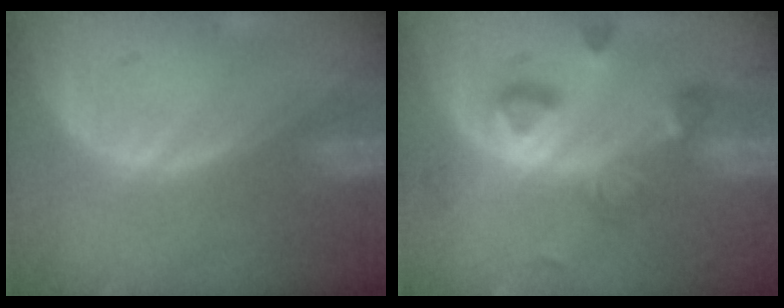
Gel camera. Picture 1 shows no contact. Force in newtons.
{"total": 7.4, "press": 7.3, "slide": 1.2}